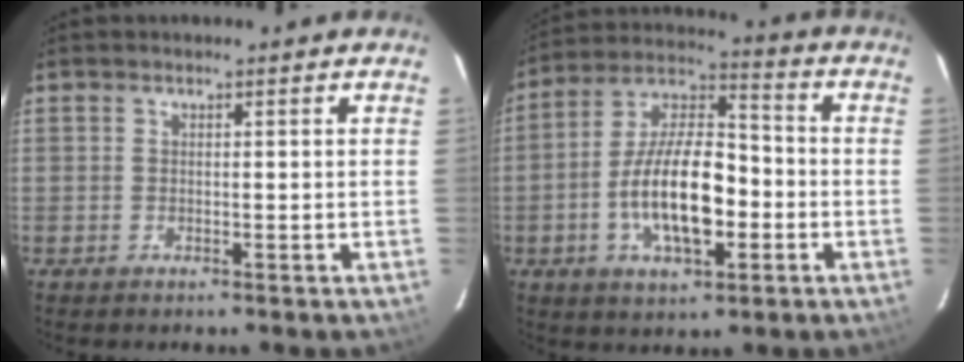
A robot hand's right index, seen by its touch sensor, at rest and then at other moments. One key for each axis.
{"total": 15.5, "fx": -3.9, "fy": 6.7, "fz": 13.4, "tx": -0.255, "ty": 0.011, "tz": -0.070}